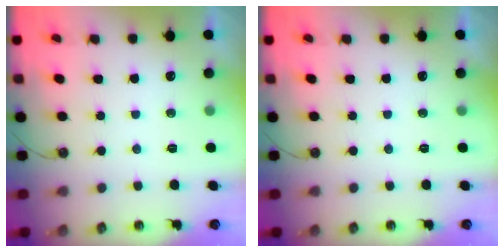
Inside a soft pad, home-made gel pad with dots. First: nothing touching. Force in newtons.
{"total": 0.0}